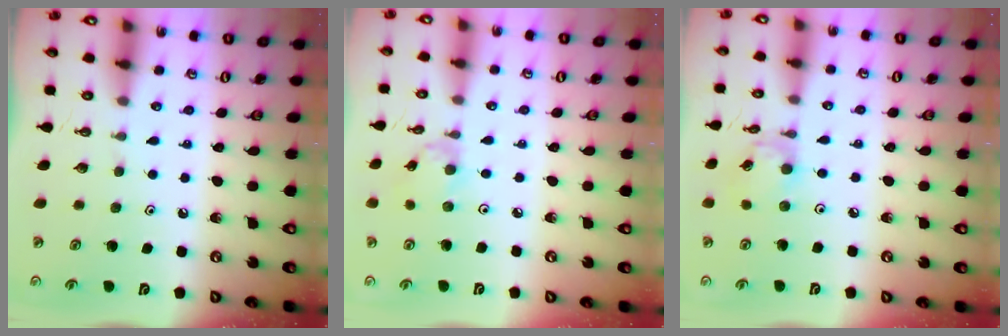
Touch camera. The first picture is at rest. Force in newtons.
{"total": 2.2, "press": 2.2, "slide": 0.4}
{"total": 7.4, "press": 7.4, "slide": 0.4}